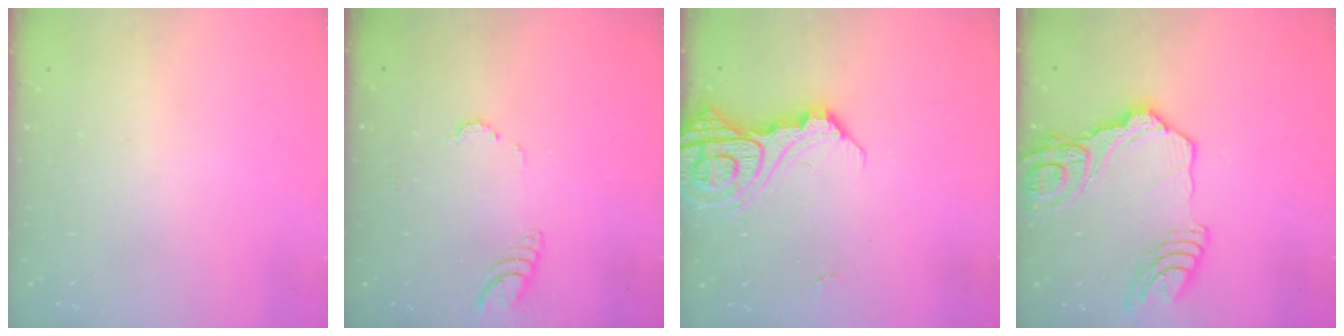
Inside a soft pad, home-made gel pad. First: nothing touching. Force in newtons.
{"total": 3.6, "press": 3.6, "slide": 0.5}
{"total": 13.1, "press": 13.1, "slide": 1.4}
{"total": 23.3, "press": 23.1, "slide": 3.0}